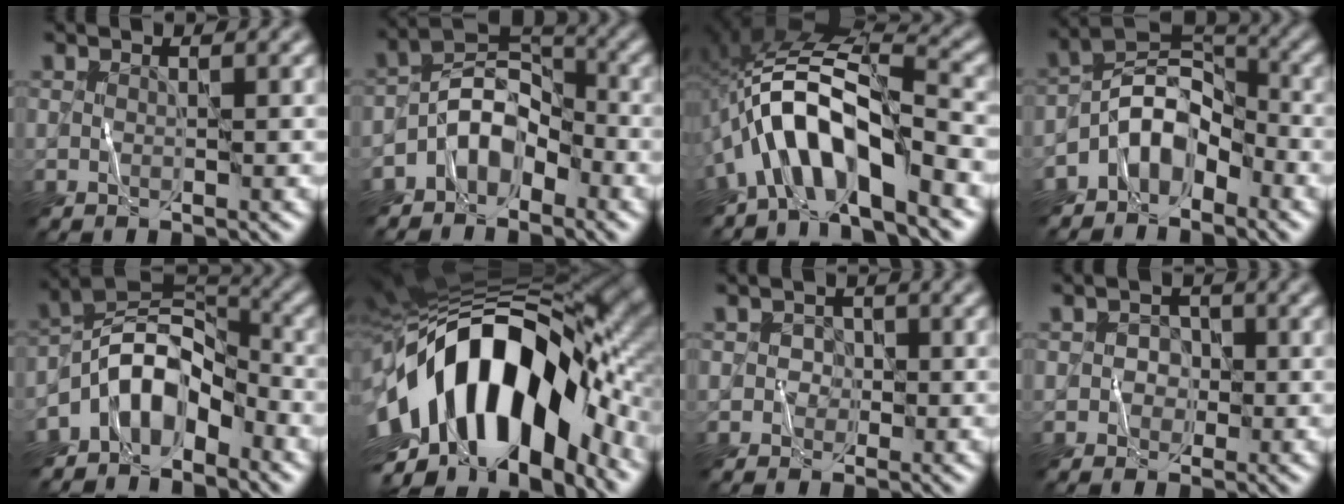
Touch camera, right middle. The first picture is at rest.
{"total": 4.9, "force": [-3.0, 3.0, 2.5], "torque": [-0.025, 0.010, -0.068]}
{"total": 9.0, "force": [-4.4, 2.9, 7.3], "torque": [-0.124, 0.019, -0.090]}
{"total": 5.6, "force": [-3.5, 3.3, 2.9], "torque": [-0.028, 0.010, -0.079]}
{"total": 6.7, "force": [-4.1, 3.7, 3.8], "torque": [-0.042, 0.010, -0.088]}
{"total": 18.0, "force": [-3.6, 9.2, 15.1], "torque": [-0.255, 0.024, -0.069]}
{"total": 1.2, "force": [-0.3, 1.2, -0.2], "torque": [0.027, 0.011, -0.011]}
{"total": 1.5, "force": [-0.2, 1.5, 0.2], "torque": [0.024, 0.007, -0.015]}